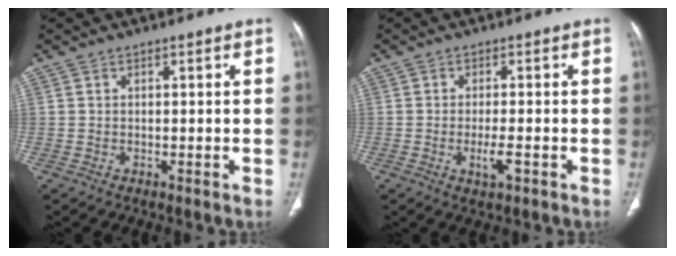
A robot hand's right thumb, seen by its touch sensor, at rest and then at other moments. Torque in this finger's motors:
{"motor_torque": [-0.46, -0.03, 0.17, 0.54, 0.02]}